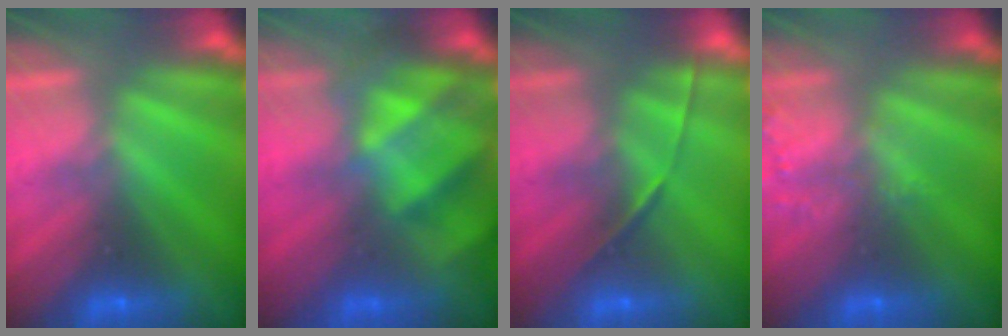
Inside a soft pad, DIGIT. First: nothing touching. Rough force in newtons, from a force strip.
{"total": 4.7}
{"total": 1.7}
{"total": 1.5}